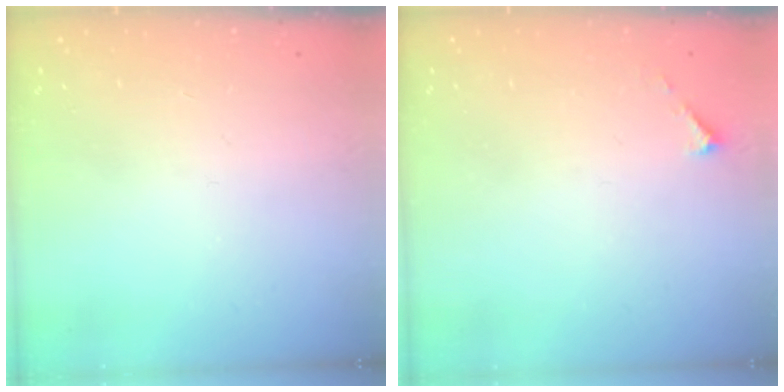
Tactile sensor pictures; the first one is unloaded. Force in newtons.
{"total": 2.1, "press": 2.1, "slide": 0.2}